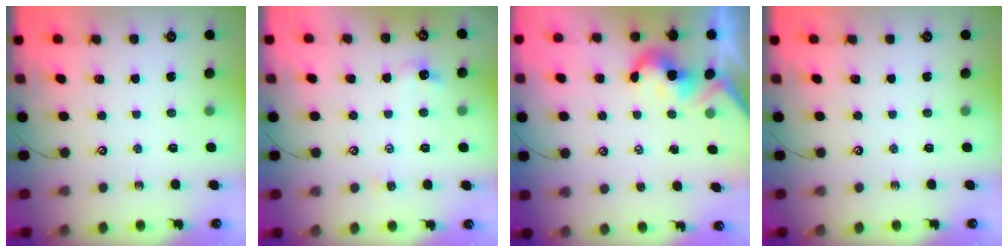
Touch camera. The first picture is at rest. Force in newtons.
{"total": 1.3, "press": 1.2, "slide": 0.5}
{"total": 2.1, "press": 2.1, "slide": 0.4}
{"total": 0.0}